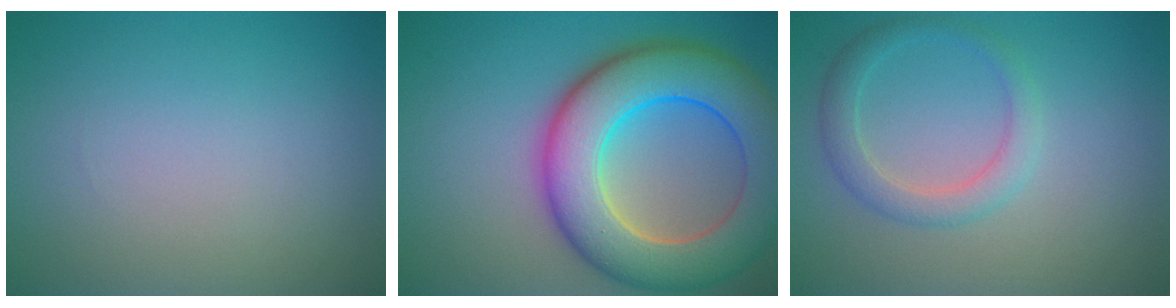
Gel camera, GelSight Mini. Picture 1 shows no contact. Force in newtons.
{"total": 11.6, "press": 11.6, "slide": 0.5}
{"total": 2.7, "press": 2.7, "slide": 0.2}